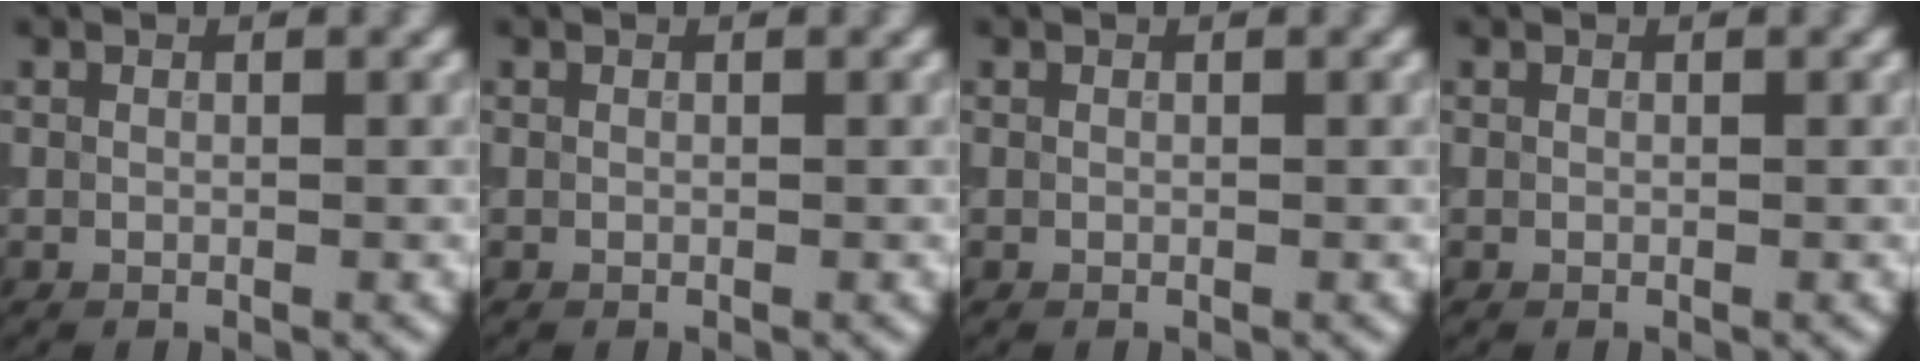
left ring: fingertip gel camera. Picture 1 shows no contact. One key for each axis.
{"total": 0.0}
{"total": 0.0}
{"total": 0.0}